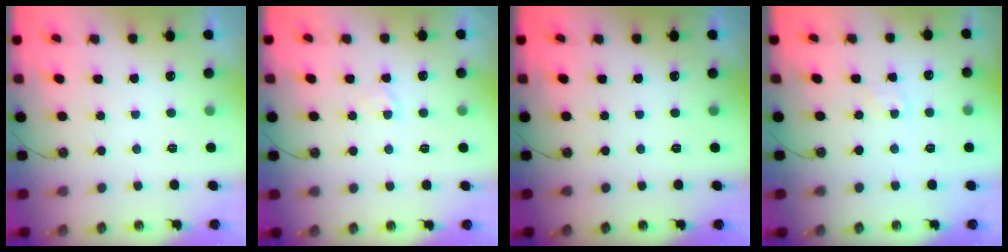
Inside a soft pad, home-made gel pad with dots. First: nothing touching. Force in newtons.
{"total": 1.5, "press": 1.5, "slide": 0.3}
{"total": 0.0}
{"total": 4.9, "press": 4.8, "slide": 0.7}